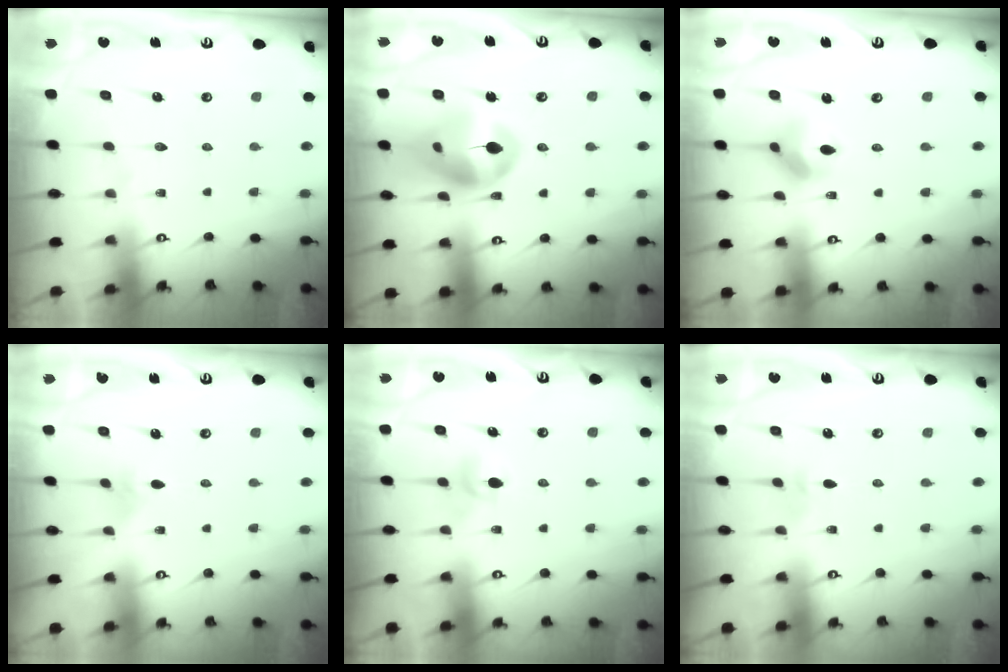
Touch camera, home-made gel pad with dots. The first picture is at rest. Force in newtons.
{"total": 14.3, "press": 14.2, "slide": 1.7}
{"total": 8.0, "press": 7.7, "slide": 2.2}
{"total": 2.4, "press": 2.4, "slide": 0.5}
{"total": 5.0, "press": 5.0, "slide": 0.6}
{"total": 2.8, "press": 2.7, "slide": 0.7}